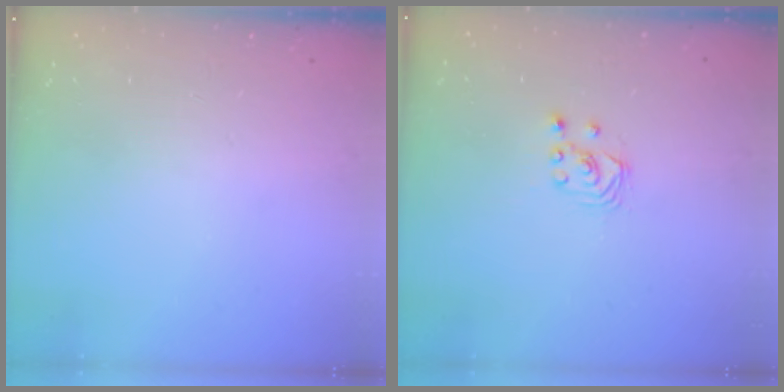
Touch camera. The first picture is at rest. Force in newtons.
{"total": 2.1, "press": 2.1, "slide": 0.3}